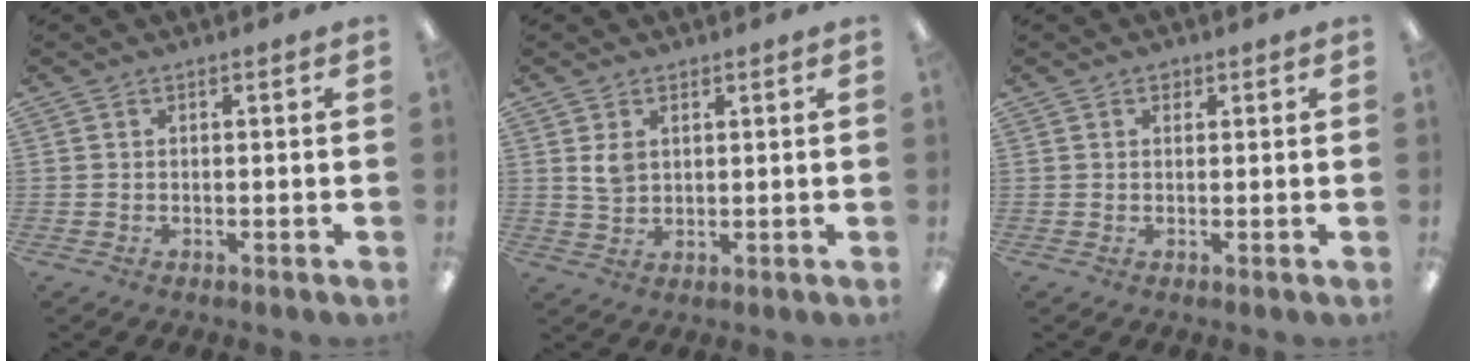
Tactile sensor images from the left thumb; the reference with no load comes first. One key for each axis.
{"total": 3.9, "fx": 1.8, "fy": 2.7, "fz": 2.1, "tx": -0.038, "ty": -0.001, "tz": 0.033}
{"total": 1.2, "fx": 0.7, "fy": 0.8, "fz": 0.5, "tx": -0.002, "ty": -0.001, "tz": 0.012}